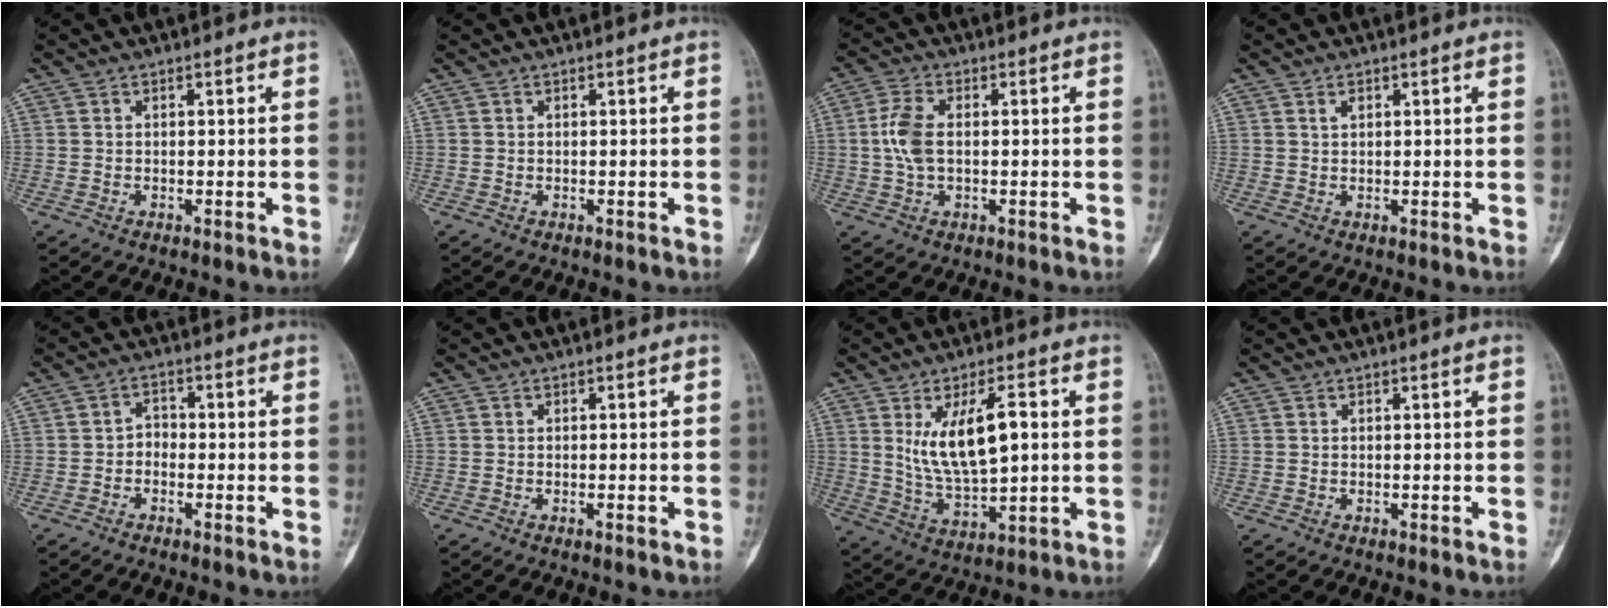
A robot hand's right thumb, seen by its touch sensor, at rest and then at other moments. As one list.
[{"total": 0.0}, {"total": 6.2, "force": [0.2, 3.3, 5.2], "torque": [-0.123, 0.010, 0.001]}, {"total": 1.1, "force": [0.6, 0.6, 0.7], "torque": [-0.010, 0.000, 0.010]}, {"total": 2.3, "force": [-1.0, 1.7, 1.1], "torque": [-0.002, 0.014, -0.027]}, {"total": 0.8, "force": [-0.3, 0.2, 0.7], "torque": [-0.012, 0.003, -0.003]}, {"total": 12.5, "force": [2.4, 5.1, 11.2], "torque": [-0.193, -0.010, 0.056]}, {"total": 0.0}]